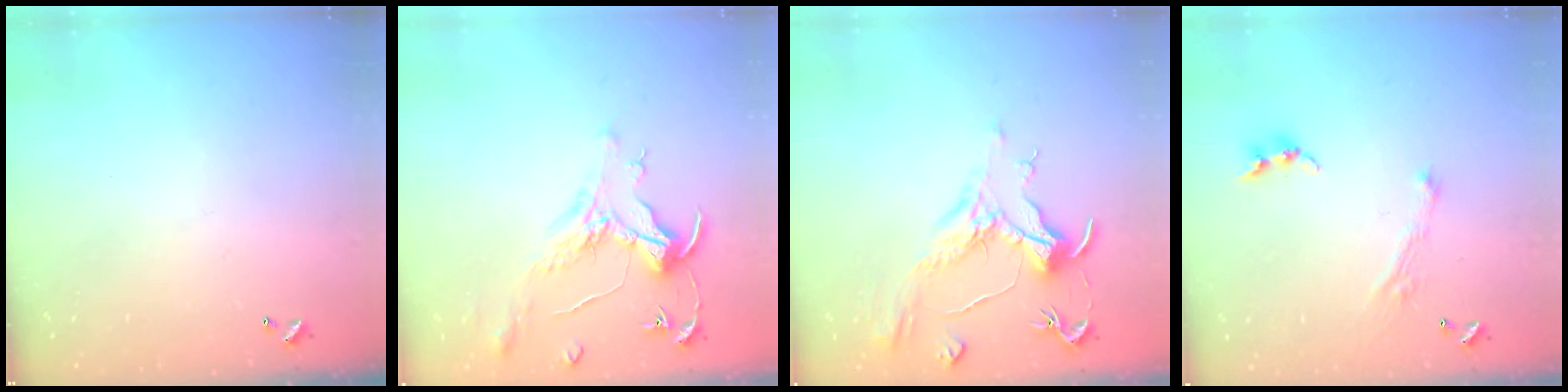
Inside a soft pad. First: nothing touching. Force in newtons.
{"total": 1.6, "press": 1.4, "slide": 0.7}
{"total": 1.1, "press": 0.1, "slide": 1.1}
{"total": 2.7, "press": 2.7, "slide": 0.4}